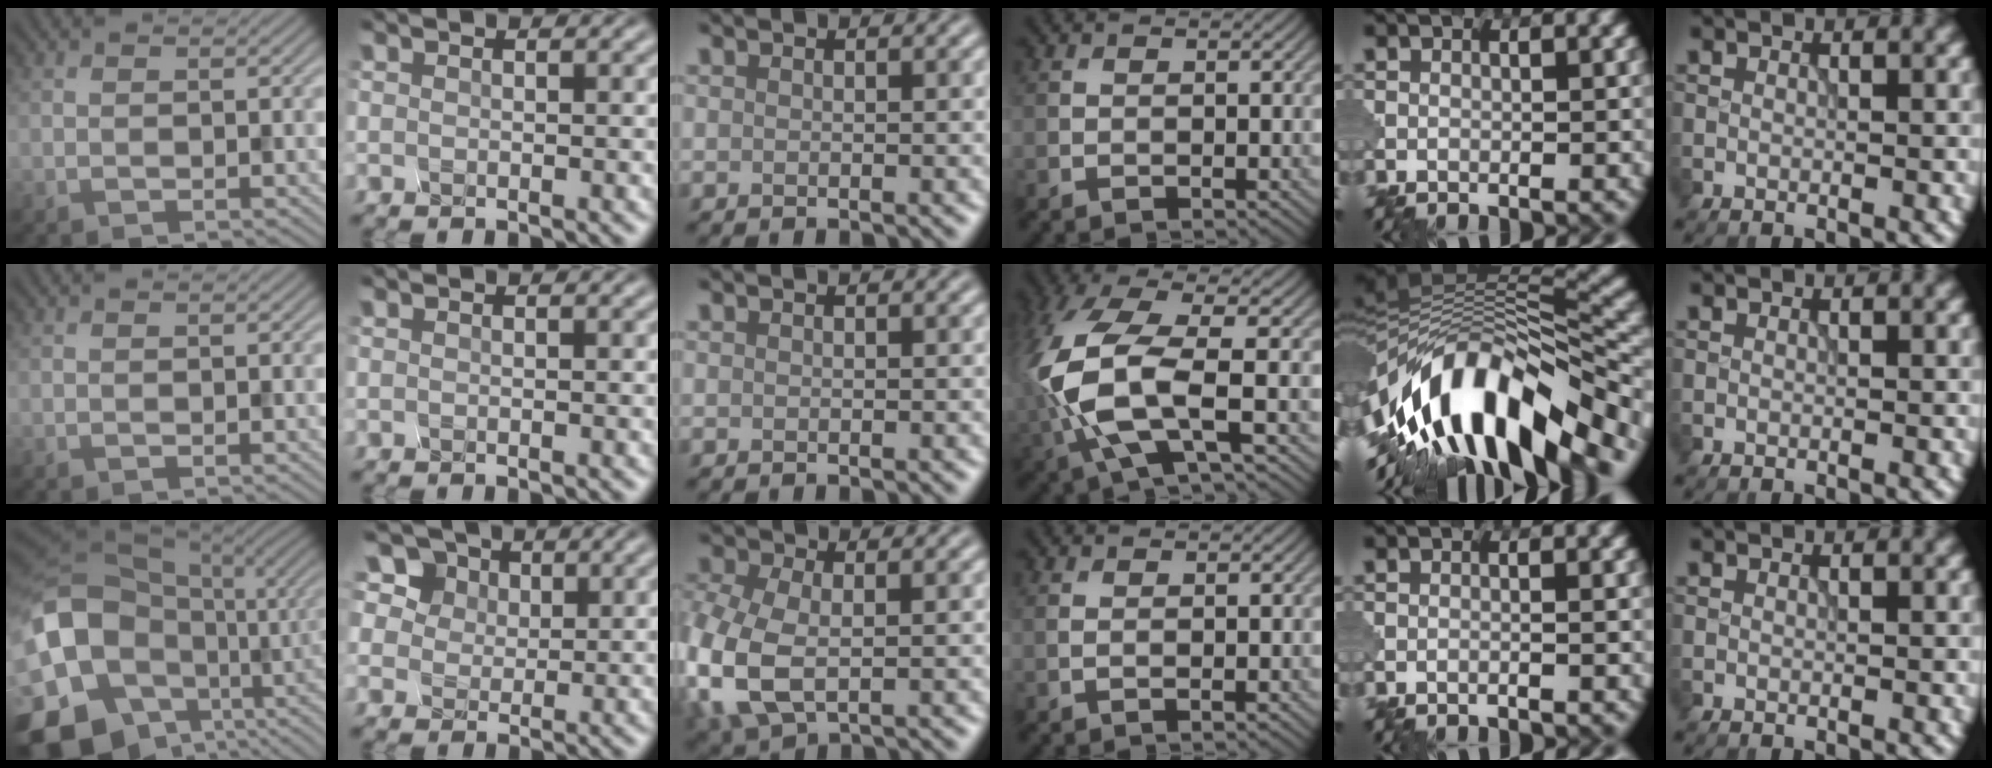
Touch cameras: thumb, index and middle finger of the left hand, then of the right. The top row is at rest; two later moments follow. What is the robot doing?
{"motion": "squeeze", "object": "hand grip exerciser"}